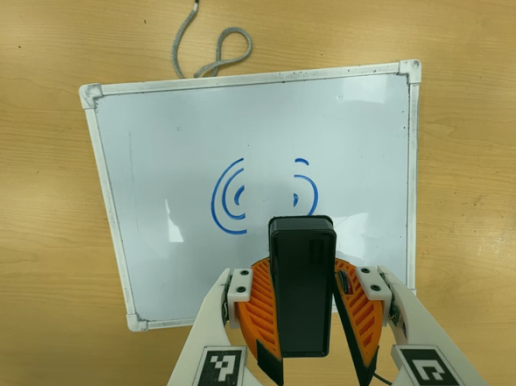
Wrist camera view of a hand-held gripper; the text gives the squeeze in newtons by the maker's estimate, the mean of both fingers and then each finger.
{"total": 9.2, "left": 9.1, "right": 9.4}